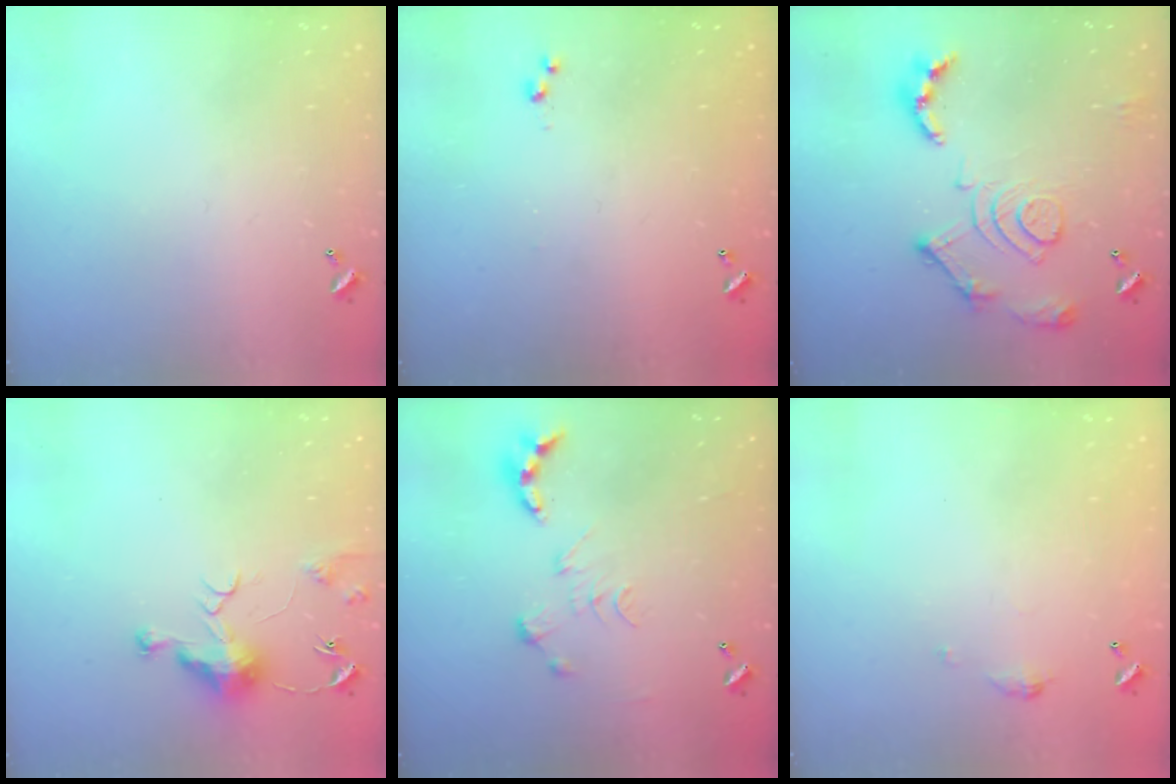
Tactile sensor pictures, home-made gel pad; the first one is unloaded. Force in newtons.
{"total": 3.0, "press": 3.0, "slide": 0.4}
{"total": 16.8, "press": 16.7, "slide": 1.6}
{"total": 7.0, "press": 7.0, "slide": 0.7}
{"total": 0.0}
{"total": 3.5, "press": 3.5, "slide": 0.6}